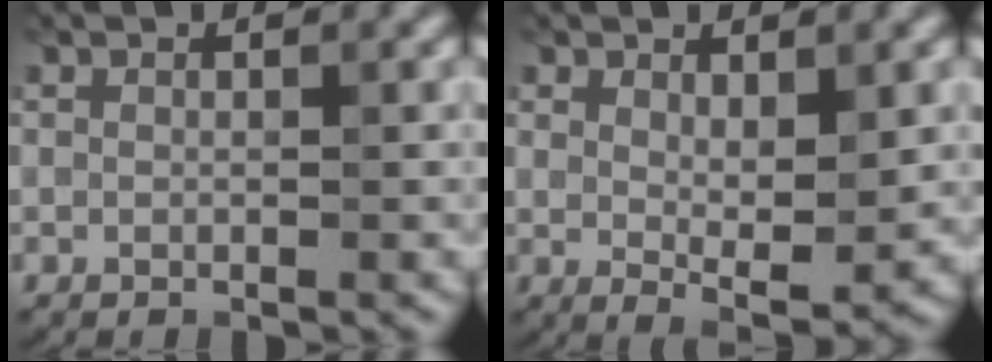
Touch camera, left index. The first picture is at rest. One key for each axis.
{"total": 3.9, "fx": 0.7, "fy": 1.4, "fz": 3.6, "tx": -0.058, "ty": -0.011, "tz": 0.019}